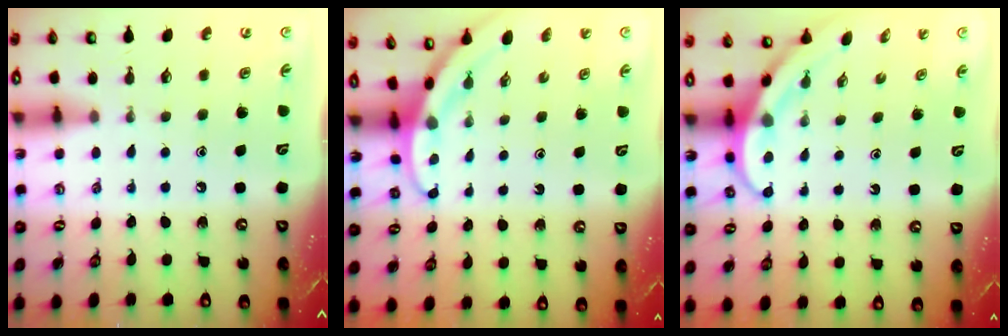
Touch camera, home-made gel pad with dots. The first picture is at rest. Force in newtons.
{"total": 3.1, "press": 3.1, "slide": 0.1}
{"total": 3.9, "press": 3.9, "slide": 0.4}